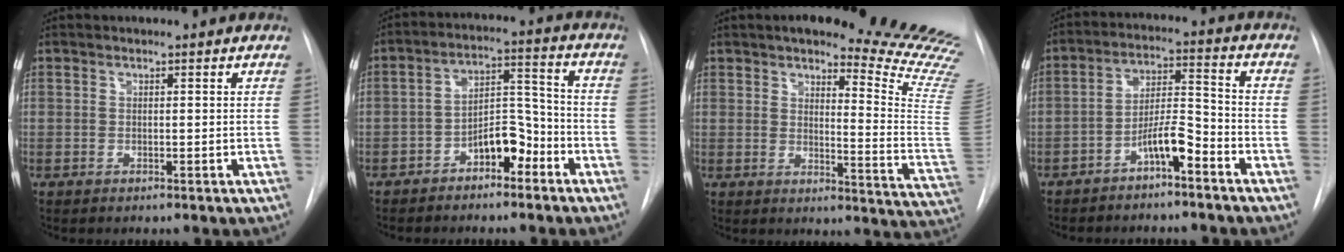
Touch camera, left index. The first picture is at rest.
{"total": 8.2, "force": [-6.0, 3.2, 4.5], "torque": [-0.076, 0.026, -0.098]}
{"total": 21.0, "force": [17.9, 0.5, 11.0], "torque": [-0.117, -0.128, 0.194]}
{"total": 7.4, "force": [-5.8, 0.9, 4.5], "torque": [-0.087, 0.013, -0.098]}